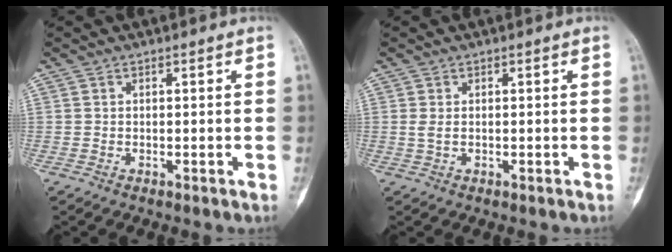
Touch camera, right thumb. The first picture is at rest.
{"total": 1.2, "force": [0.1, 0.6, 1.0], "torque": [-0.025, -0.001, 0.003]}